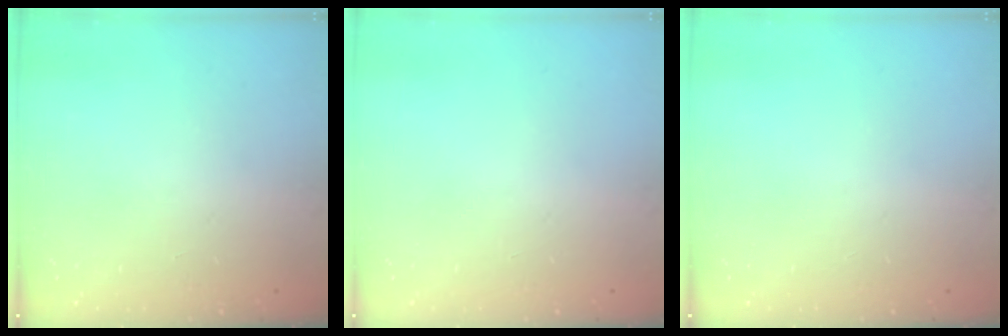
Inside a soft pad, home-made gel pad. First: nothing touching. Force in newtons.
{"total": 0.0}
{"total": 0.0}